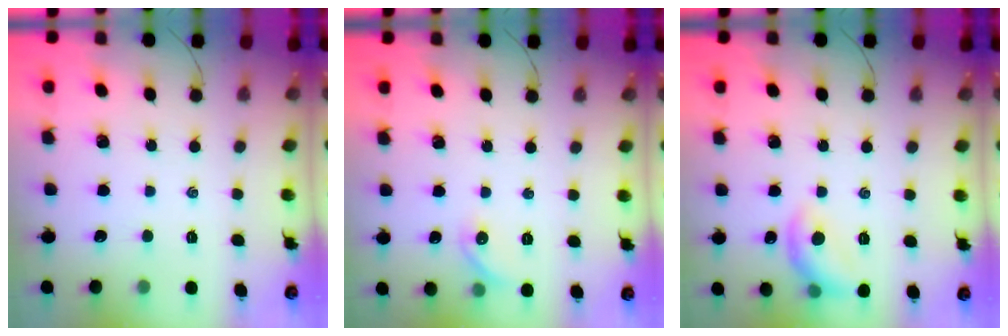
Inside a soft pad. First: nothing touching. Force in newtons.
{"total": 5.8, "press": 5.6, "slide": 1.2}
{"total": 9.5, "press": 9.5, "slide": 0.7}